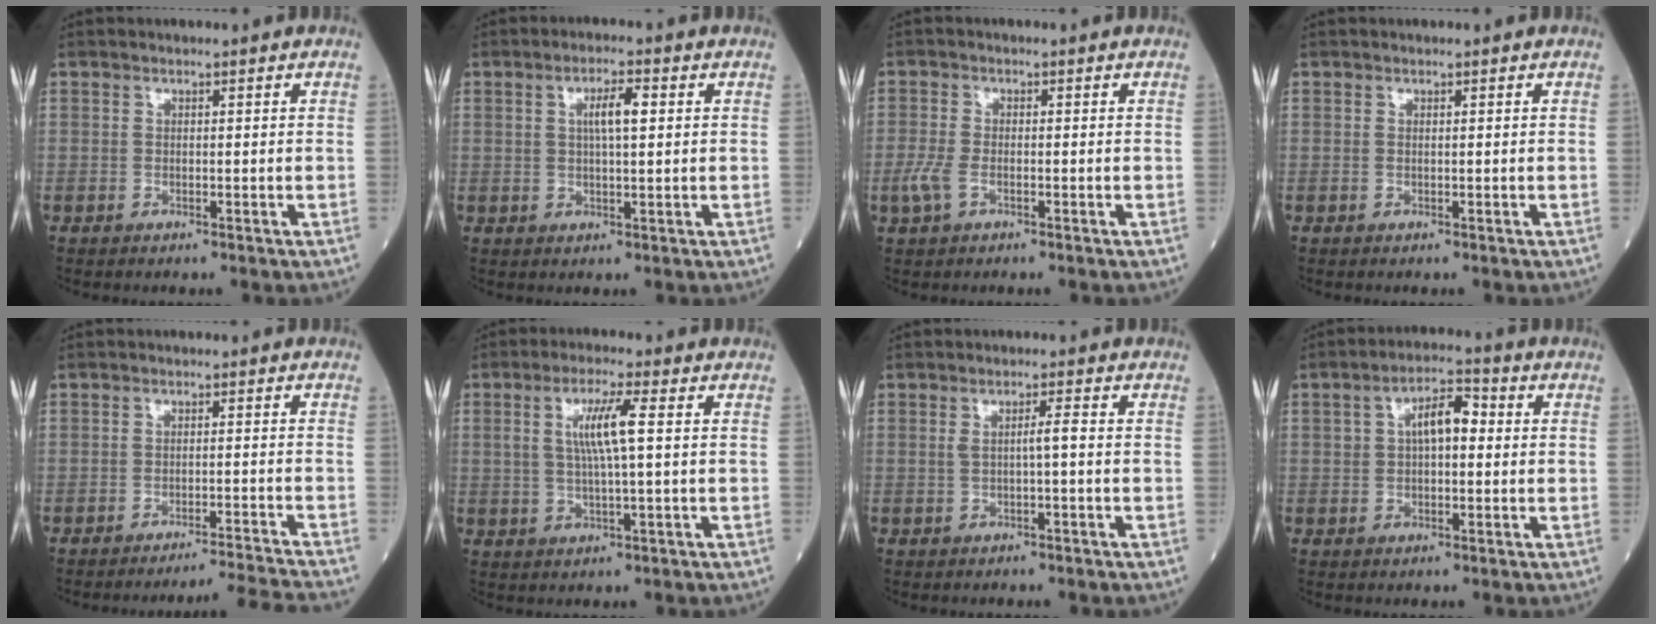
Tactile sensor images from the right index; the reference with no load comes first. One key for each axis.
{"total": 4.4, "fx": 1.1, "fy": 0.8, "fz": 4.2, "tx": -0.075, "ty": 0.006, "tz": 0.019}
{"total": 3.2, "fx": -1.2, "fy": 1.5, "fz": 2.6, "tx": -0.075, "ty": -0.005, "tz": -0.028}
{"total": 0.0}
{"total": 8.4, "fx": -7.7, "fy": -3.3, "fz": 0.8, "tx": 0.004, "ty": -0.018, "tz": -0.109}
{"total": 6.6, "fx": 1.3, "fy": 0.3, "fz": 6.5, "tx": -0.127, "ty": 0.005, "tz": 0.024}
{"total": 2.3, "fx": 0.0, "fy": 0.0, "fz": 2.3, "tx": -0.040, "ty": 0.001, "tz": 0.000}
{"total": 6.5, "fx": 1.1, "fy": 2.8, "fz": 5.7, "tx": -0.099, "ty": 0.025, "tz": 0.015}